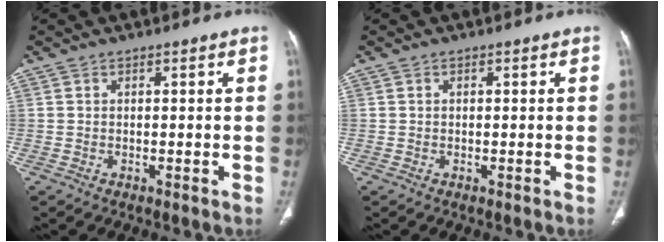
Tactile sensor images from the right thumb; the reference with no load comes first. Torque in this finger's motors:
{"motor_torque": [-0.63, -0.31, -0.22, -0.01, 0.04]}